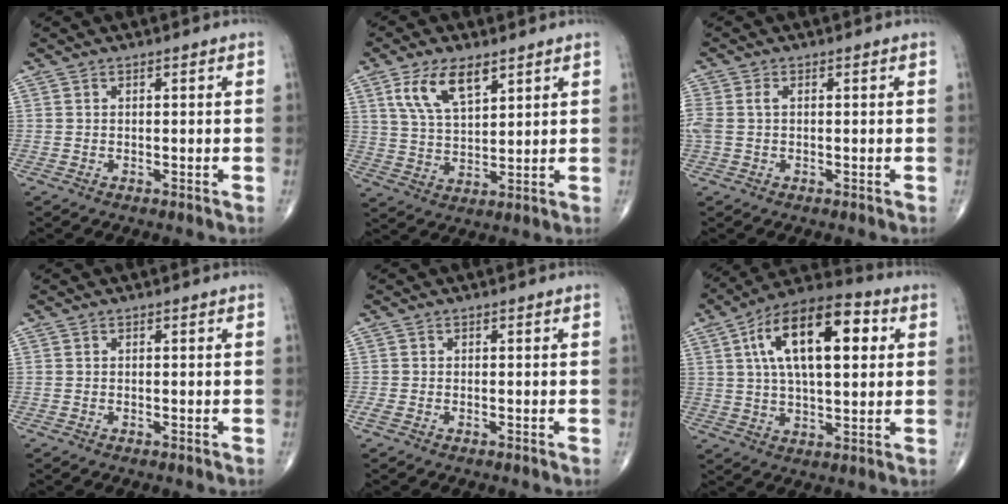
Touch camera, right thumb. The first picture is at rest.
{"total": 9.6, "force": [5.2, 4.3, 6.8], "torque": [-0.119, -0.021, 0.105]}
{"total": 4.0, "force": [0.3, 2.5, 3.1], "torque": [-0.101, 0.015, 0.008]}
{"total": 0.0}
{"total": 1.1, "force": [-0.5, 0.6, 0.8], "torque": [-0.030, -0.001, -0.010]}
{"total": 19.3, "force": [5.3, 8.7, 16.4], "torque": [-0.254, 0.013, 0.076]}